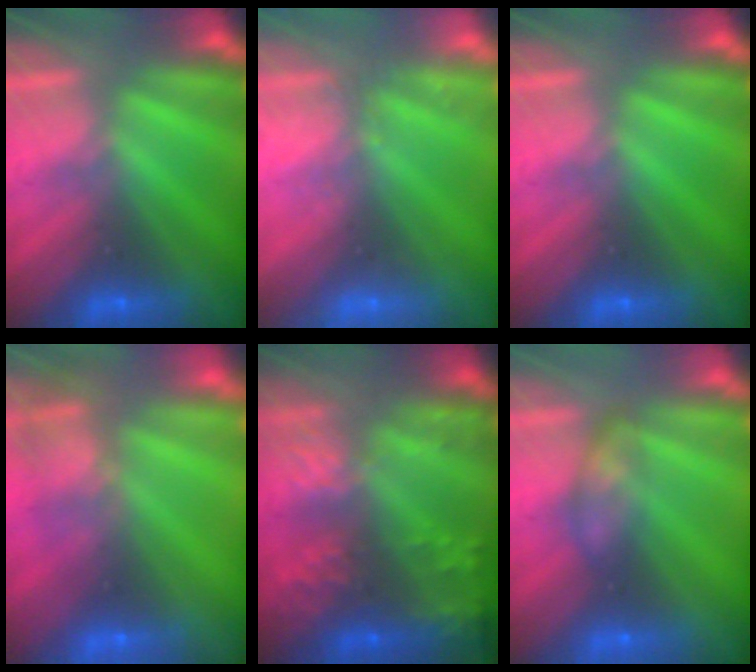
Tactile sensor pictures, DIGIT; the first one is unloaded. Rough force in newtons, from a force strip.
{"total": 2.4}
{"total": 0.0}
{"total": 8.2}
{"total": 7.7}
{"total": 2.3}